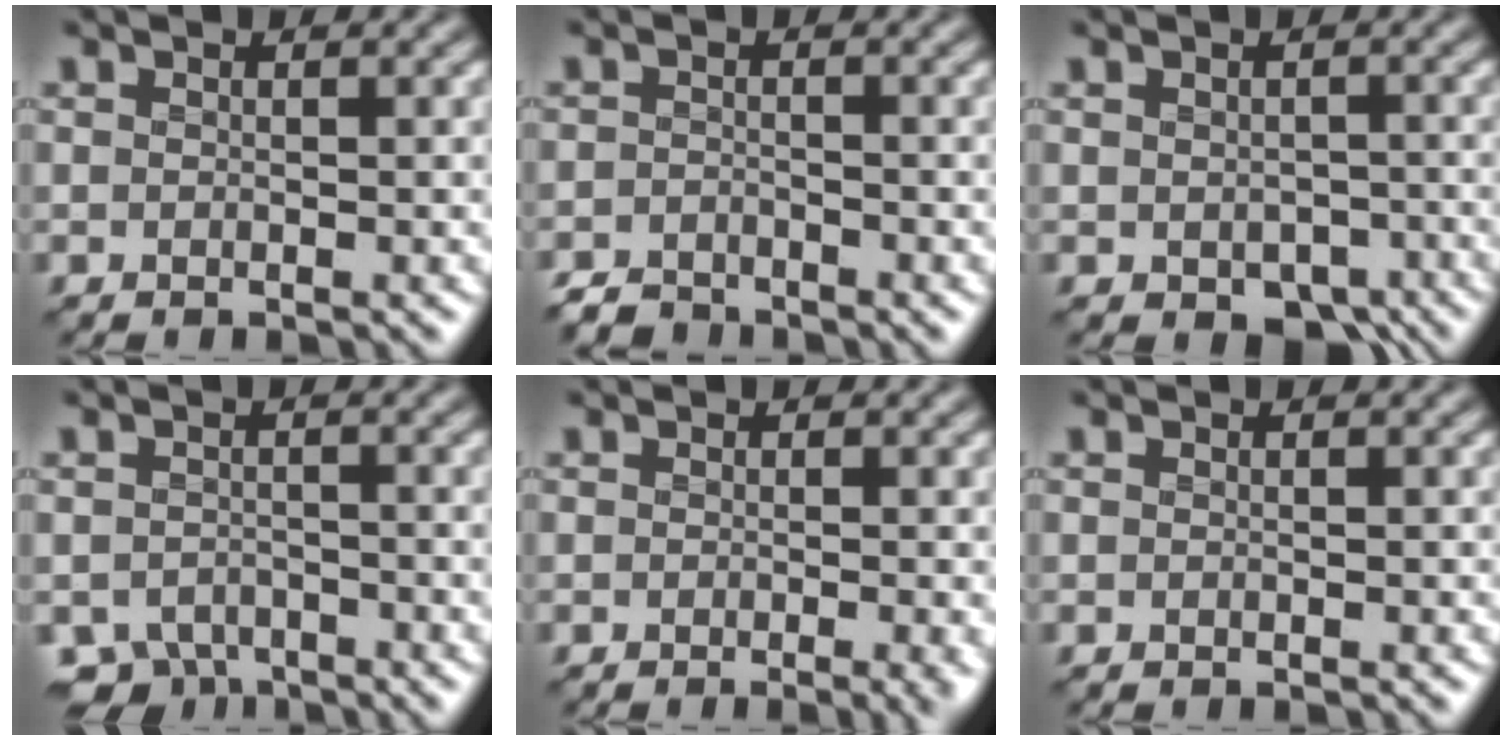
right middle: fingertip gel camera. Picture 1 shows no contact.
{"total": 2.5, "force": [-2.5, 0.5, 0.2], "torque": [-0.001, -0.005, -0.049]}
{"total": 3.9, "force": [-2.1, 2.4, 2.4], "torque": [-0.030, -0.021, -0.022]}
{"total": 3.8, "force": [-3.2, 1.7, 1.1], "torque": [-0.014, -0.016, -0.062]}
{"total": 1.8, "force": [-0.4, 0.4, 1.7], "torque": [-0.015, 0.001, -0.010]}
{"total": 0.0}